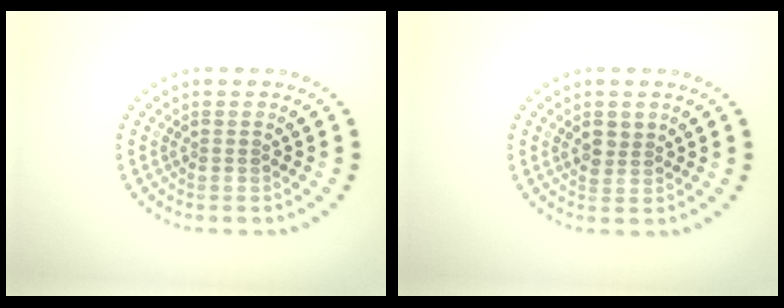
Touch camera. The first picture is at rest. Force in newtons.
{"total": 1.8, "press": 1.6, "slide": 0.7}